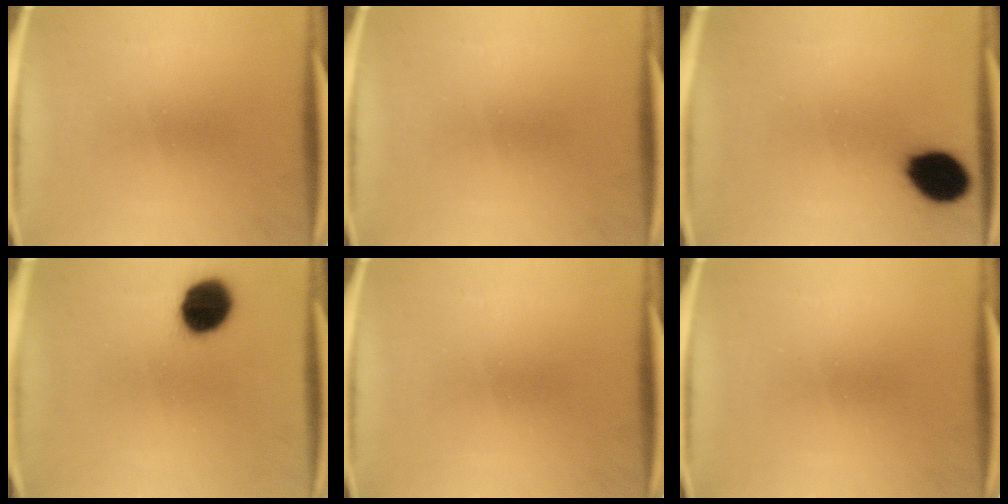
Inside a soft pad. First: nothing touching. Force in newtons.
{"total": 0.0}
{"total": 11.8}
{"total": 10.9}
{"total": 0.0}
{"total": 0.0}